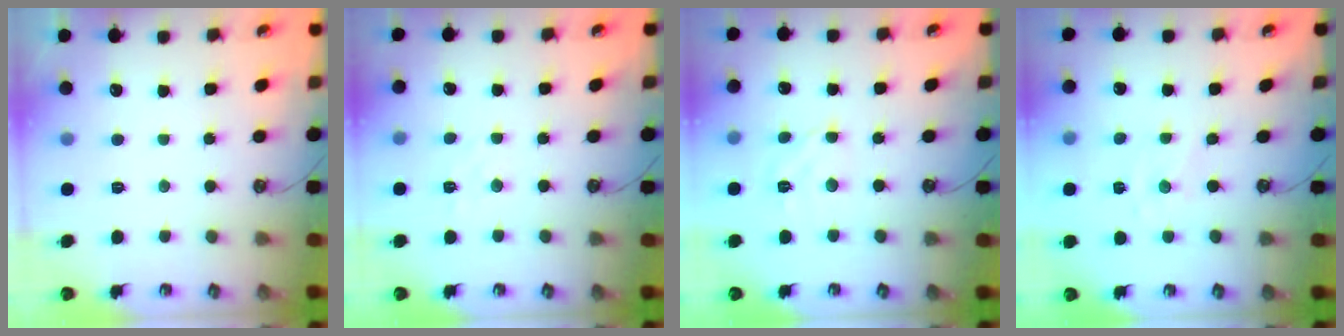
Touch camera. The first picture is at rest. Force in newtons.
{"total": 4.4, "press": 4.3, "slide": 0.6}
{"total": 5.9, "press": 5.9, "slide": 0.7}
{"total": 0.0}